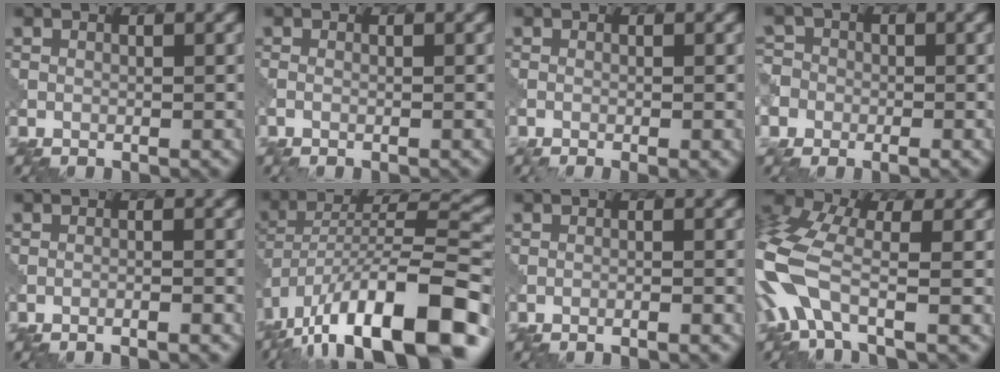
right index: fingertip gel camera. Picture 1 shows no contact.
{"total": 0.9, "force": [-0.1, 0.6, 0.6], "torque": [0.007, 0.007, -0.020]}
{"total": 1.9, "force": [-0.6, 0.8, 1.6], "torque": [-0.002, 0.001, -0.011]}
{"total": 4.0, "force": [-2.2, 3.3, 0.2], "torque": [0.003, -0.002, -0.047]}
{"total": 1.5, "force": [-1.5, -0.1, 0.1], "torque": [0.010, 0.005, -0.035]}
{"total": 15.0, "force": [-9.3, 5.5, 10.3], "torque": [-0.181, 0.013, -0.155]}
{"total": 1.1, "force": [-1.1, 0.1, 0.1], "torque": [0.019, 0.000, -0.032]}
{"total": 7.3, "force": [-3.1, 3.4, 5.7], "torque": [-0.148, -0.004, -0.072]}